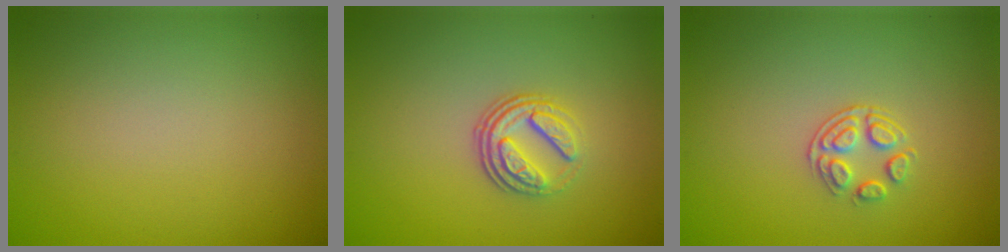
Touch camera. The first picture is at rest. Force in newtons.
{"total": 3.5, "press": 2.5, "slide": 2.5}
{"total": 2.1, "press": 1.4, "slide": 1.5}